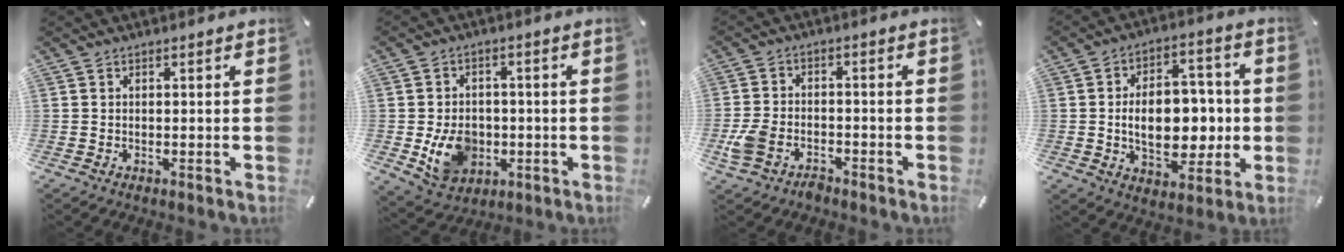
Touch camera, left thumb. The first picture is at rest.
{"total": 10.2, "force": [-1.8, 8.4, 5.4], "torque": [-0.102, 0.012, -0.029]}
{"total": 6.9, "force": [-4.0, 4.3, 3.6], "torque": [-0.079, 0.015, -0.075]}
{"total": 15.0, "force": [-1.0, 9.6, 11.4], "torque": [-0.170, 0.006, -0.016]}